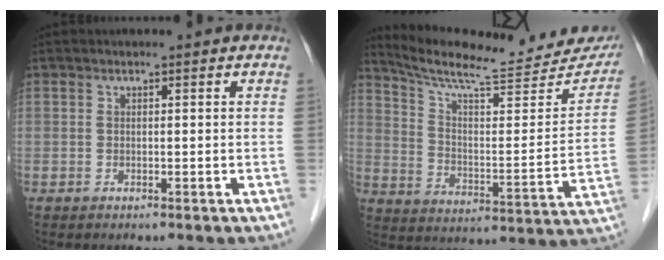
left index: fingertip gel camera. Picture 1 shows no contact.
{"total": 21.9, "force": [20.3, 3.8, 7.3], "torque": [-0.108, -0.039, 0.278]}